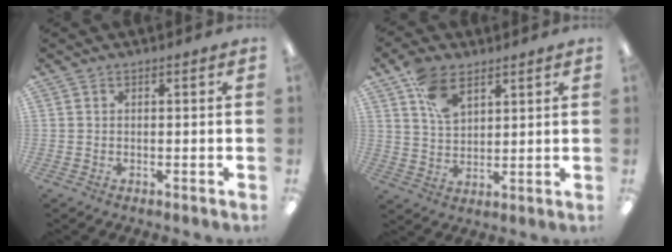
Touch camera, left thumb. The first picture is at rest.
{"total": 9.1, "force": [5.2, 5.3, 5.3], "torque": [-0.102, -0.010, 0.100]}